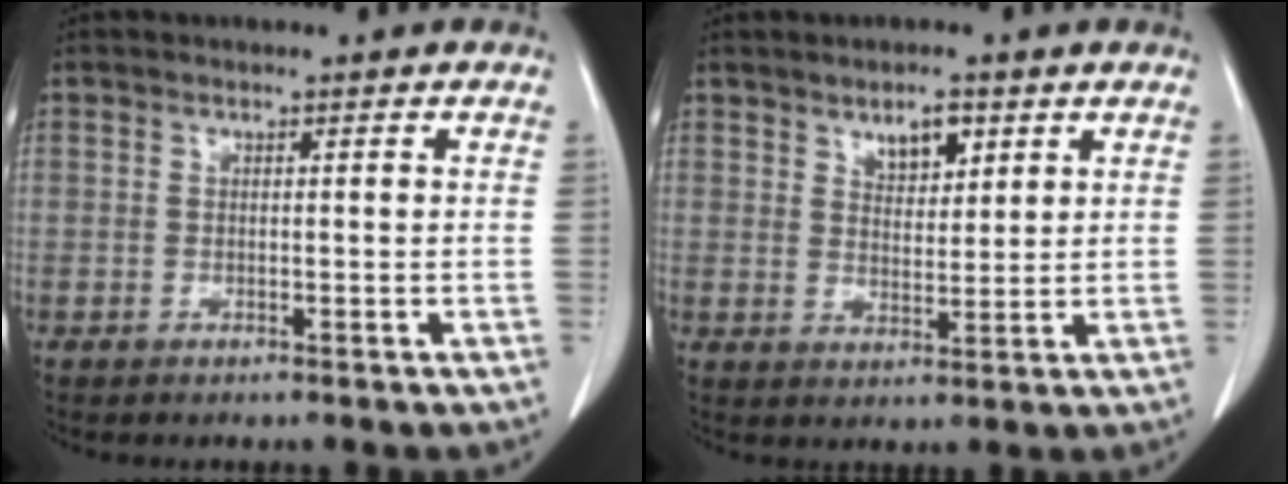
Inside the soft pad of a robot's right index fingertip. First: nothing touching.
{"total": 4.4, "force": [2.6, 2.0, 2.9], "torque": [-0.046, -0.002, 0.046]}